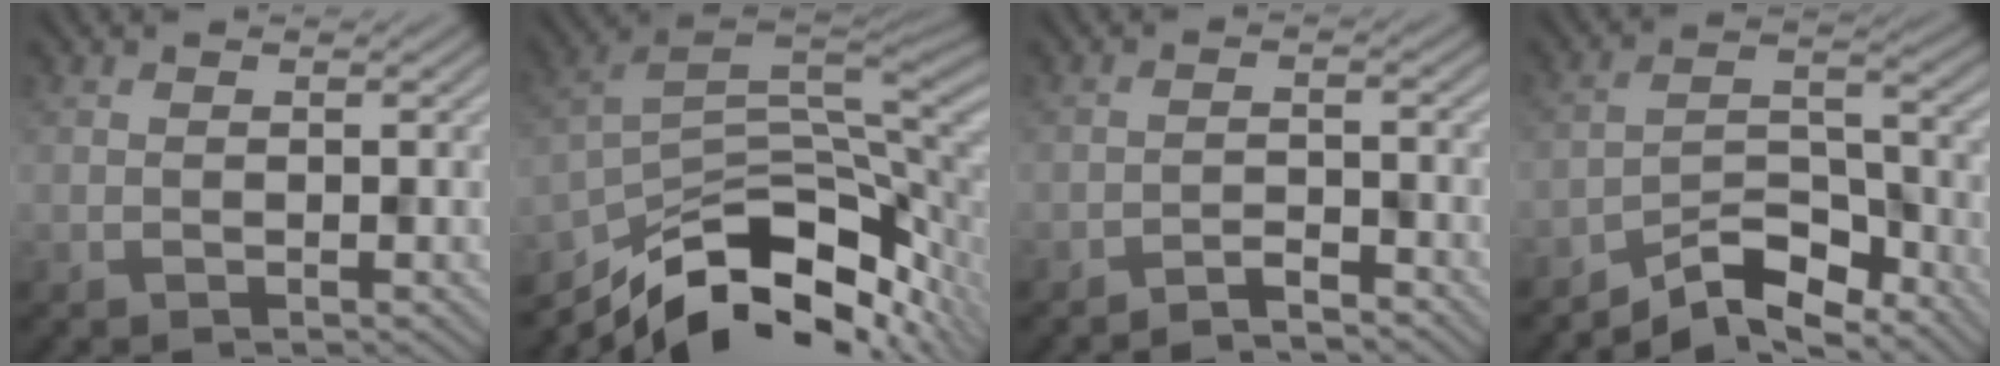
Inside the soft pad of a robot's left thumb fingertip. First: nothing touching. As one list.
[{"total": 14.0, "force": [-8.3, 6.0, 9.5], "torque": [-0.181, -0.017, -0.135]}, {"total": 2.5, "force": [-2.4, 0.2, 0.8], "torque": [-0.011, 0.005, -0.048]}, {"total": 7.7, "force": [-6.7, 2.0, 3.3], "torque": [-0.052, 0.007, -0.133]}]